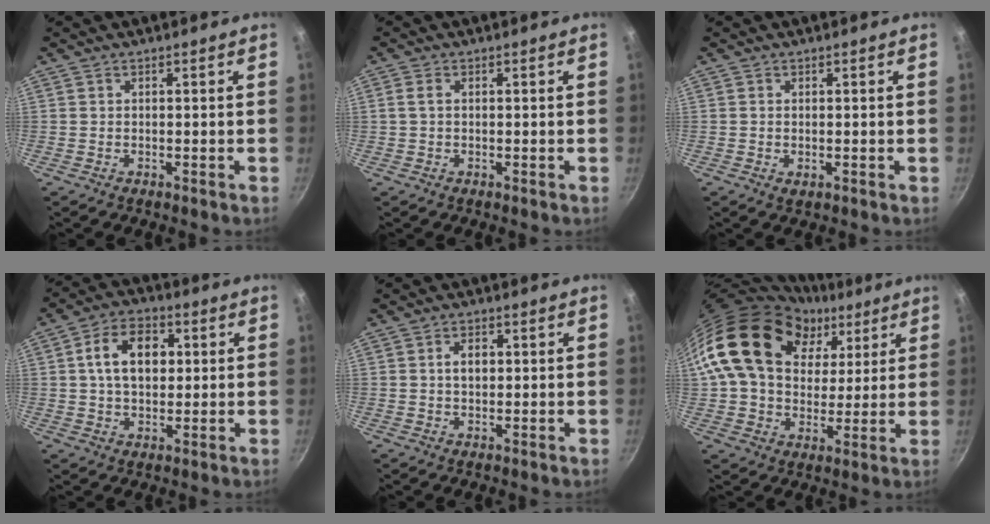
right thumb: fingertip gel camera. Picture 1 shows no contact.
{"total": 1.7, "force": [0.2, 1.1, 1.2], "torque": [-0.025, 0.006, 0.003]}
{"total": 1.0, "force": [0.0, 0.5, 0.8], "torque": [-0.013, -0.002, 0.000]}
{"total": 11.0, "force": [1.9, 7.5, 7.9], "torque": [-0.109, 0.013, 0.023]}
{"total": 3.5, "force": [0.5, 2.4, 2.5], "torque": [-0.028, 0.007, 0.007]}
{"total": 23.8, "force": [9.9, 16.6, 13.9], "torque": [-0.221, -0.002, 0.171]}